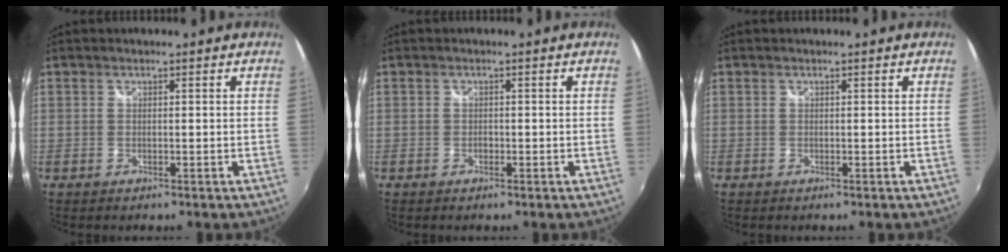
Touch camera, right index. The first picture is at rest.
{"total": 0.7, "force": [-0.4, 0.5, 0.3], "torque": [-0.005, -0.001, -0.007]}
{"total": 0.0}